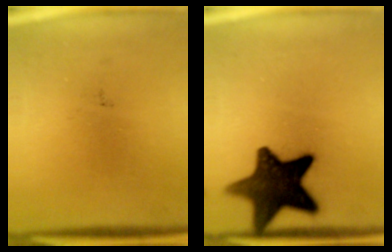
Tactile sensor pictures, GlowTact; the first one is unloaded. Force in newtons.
{"total": 14.8}